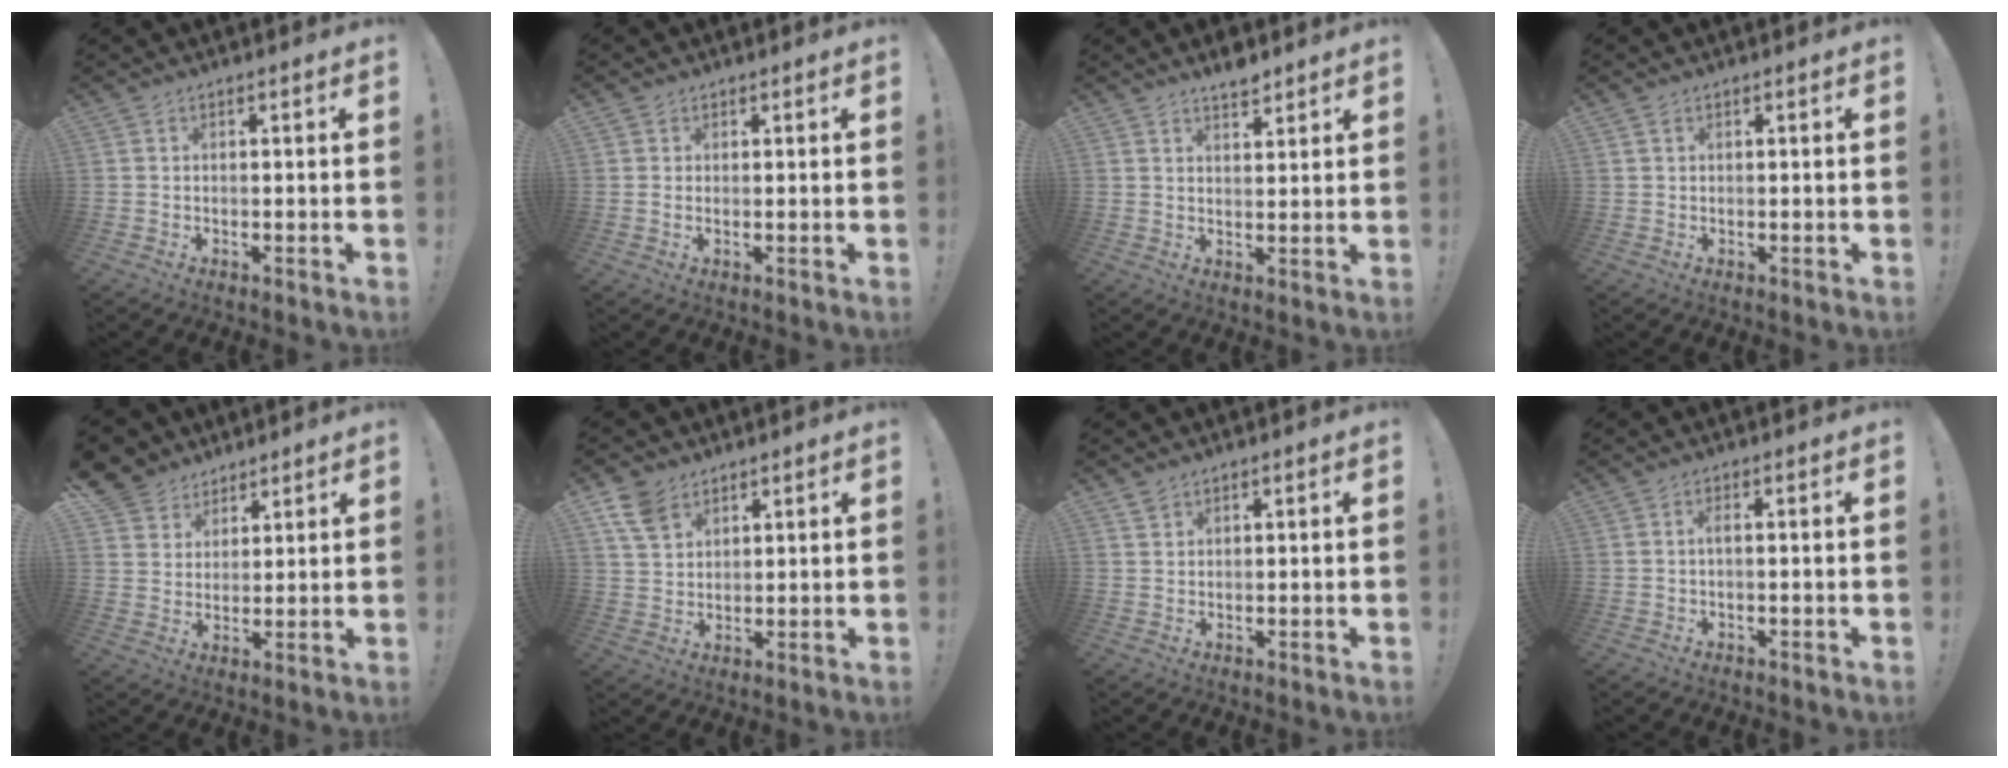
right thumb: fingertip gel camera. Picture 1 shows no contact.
{"total": 0.8, "force": [0.7, 0.4, 0.3], "torque": [0.002, -0.004, 0.011]}
{"total": 4.4, "force": [3.8, 1.3, 1.8], "torque": [-0.013, -0.027, 0.064]}
{"total": 1.1, "force": [0.6, 0.7, 0.5], "torque": [-0.013, 0.003, 0.013]}
{"total": 7.4, "force": [5.0, 5.5, 0.4], "torque": [-0.007, -0.043, 0.101]}
{"total": 8.5, "force": [5.6, 5.4, 3.6], "torque": [-0.066, -0.021, 0.112]}
{"total": 1.9, "force": [1.6, 0.9, 0.3], "torque": [0.006, -0.013, 0.030]}
{"total": 1.5, "force": [-0.4, 0.1, 1.5], "torque": [-0.037, 0.008, -0.007]}